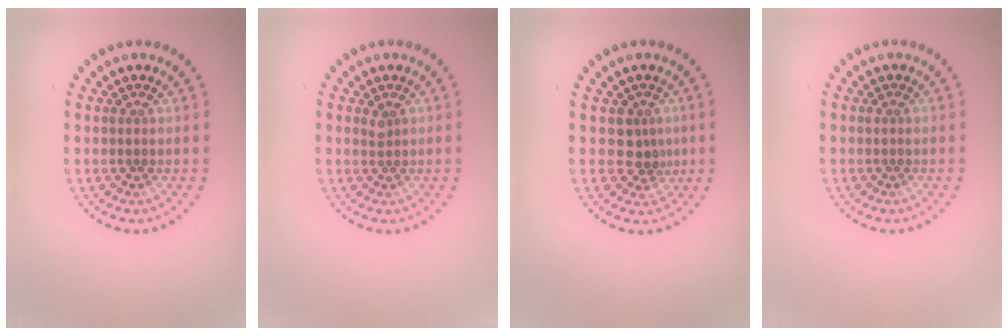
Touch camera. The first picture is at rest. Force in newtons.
{"total": 0.8, "press": 0.5, "slide": 0.5}
{"total": 2.3, "press": 1.7, "slide": 1.5}
{"total": 0.0}